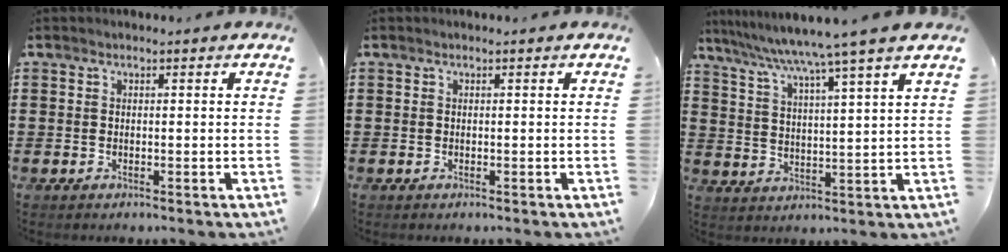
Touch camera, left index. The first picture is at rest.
{"total": 0.0}
{"total": 6.1, "force": [5.0, -1.6, 3.2], "torque": [-0.081, -0.038, 0.077]}